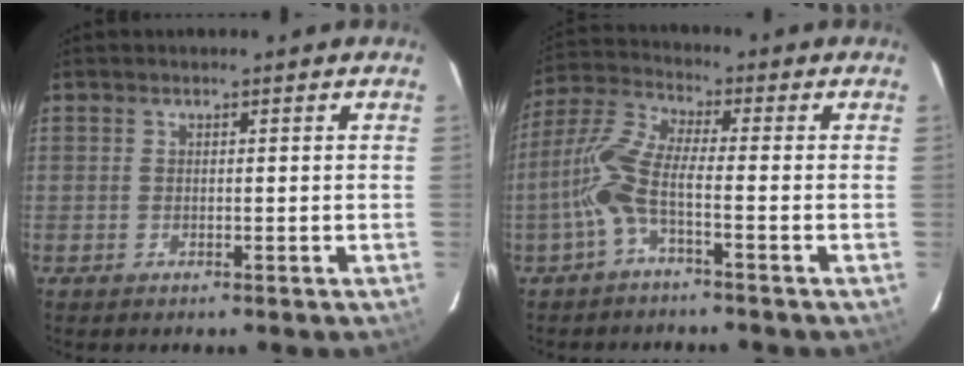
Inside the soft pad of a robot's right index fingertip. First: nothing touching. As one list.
[{"total": 7.7, "force": [-2.8, 1.2, 7.1], "torque": [-0.173, 0.010, -0.059]}]